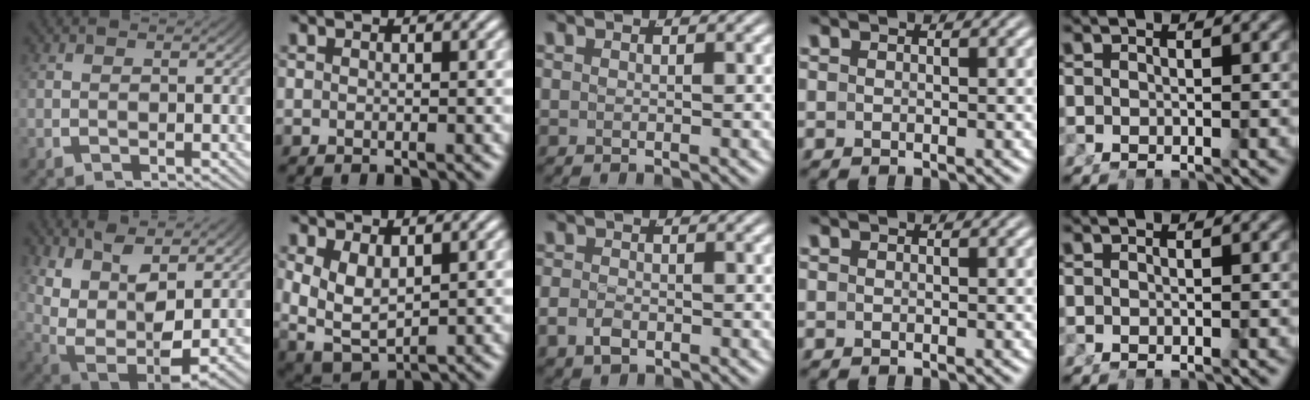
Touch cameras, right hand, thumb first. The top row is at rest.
{"thumb": {"total": 13.7, "force": [-0.1, 9.3, 9.9], "torque": [-0.237, -0.074, 0.032]}, "index": {"total": 7.0, "force": [-0.2, 5.8, 3.9], "torque": [-0.118, -0.037, 0.009]}, "middle": {"total": 2.0, "force": [-1.0, 1.4, 0.9], "torque": [-0.026, -0.009, -0.012]}}